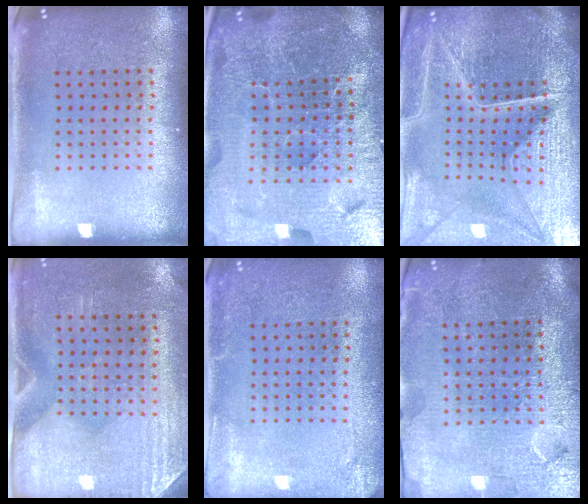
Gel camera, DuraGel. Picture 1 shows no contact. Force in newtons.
{"total": 6.3, "press": 5.6, "slide": 2.9}
{"total": 6.5, "press": 5.8, "slide": 3.1}
{"total": 2.9, "press": 2.5, "slide": 1.5}
{"total": 2.1, "press": 2.1, "slide": 0.2}
{"total": 3.8, "press": 3.4, "slide": 1.6}